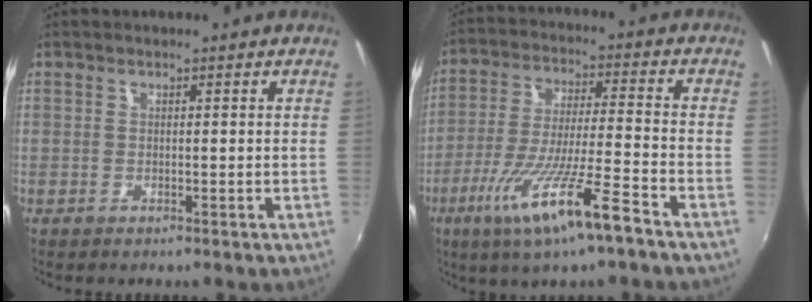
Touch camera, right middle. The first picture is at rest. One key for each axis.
{"total": 14.7, "fx": -8.5, "fy": 0.6, "fz": 12.0, "tx": -0.240, "ty": -0.030, "tz": -0.151}